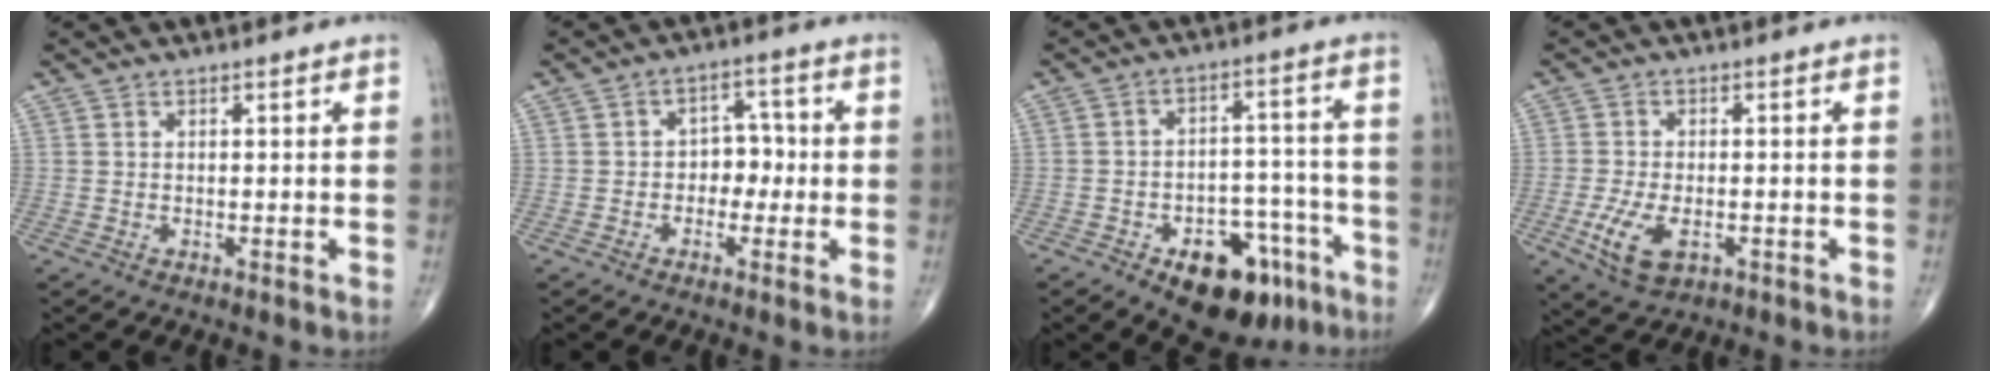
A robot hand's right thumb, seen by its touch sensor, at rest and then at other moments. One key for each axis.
{"total": 5.3, "fx": -0.8, "fy": 4.1, "fz": 3.3, "tx": -0.013, "ty": 0.022, "tz": -0.023}
{"total": 15.4, "fx": -8.6, "fy": 8.5, "fz": 9.5, "tx": -0.095, "ty": 0.065, "tz": -0.116}
{"total": 7.4, "fx": -2.5, "fy": 3.9, "fz": 5.7, "tx": -0.119, "ty": -0.001, "tz": -0.038}